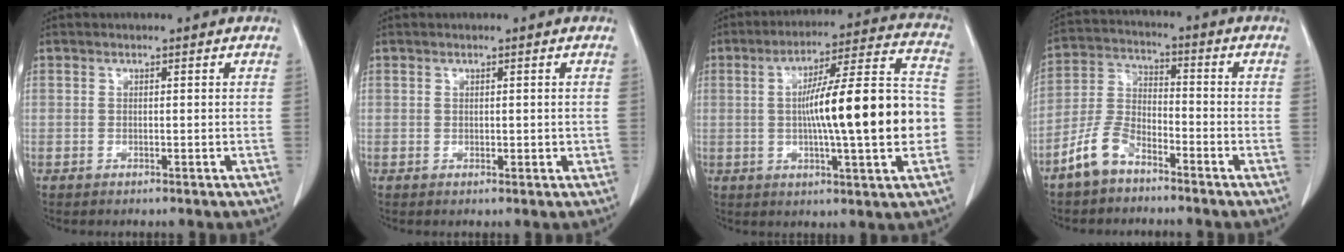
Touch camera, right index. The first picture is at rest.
{"total": 1.4, "force": [-0.1, 0.8, 1.2], "torque": [-0.013, 0.000, -0.002]}
{"total": 18.5, "force": [-1.5, 1.8, 18.3], "torque": [-0.280, 0.021, -0.026]}
{"total": 7.5, "force": [-5.4, 3.3, 4.1], "torque": [-0.101, 0.004, -0.115]}